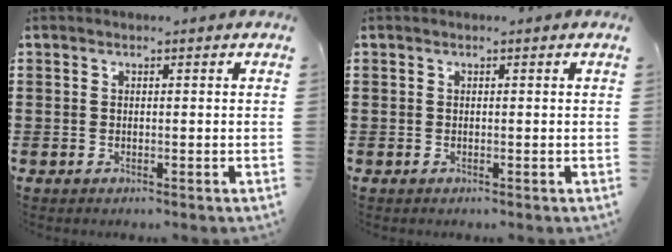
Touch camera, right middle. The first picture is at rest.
{"total": 0.0}